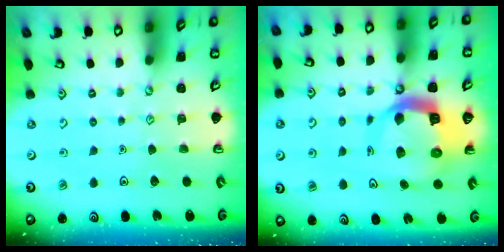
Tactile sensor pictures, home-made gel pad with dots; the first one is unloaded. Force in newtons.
{"total": 11.9, "press": 11.8, "slide": 1.4}